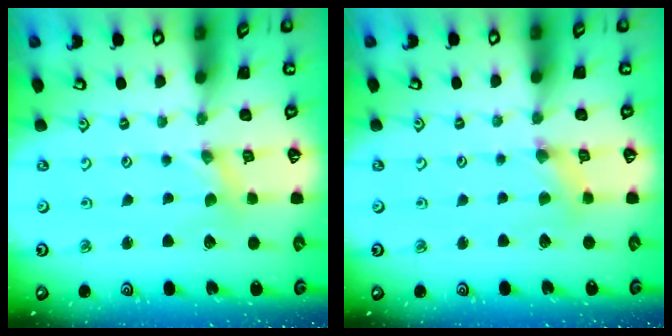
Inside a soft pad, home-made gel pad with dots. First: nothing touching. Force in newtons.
{"total": 2.3, "press": 2.3, "slide": 0.3}